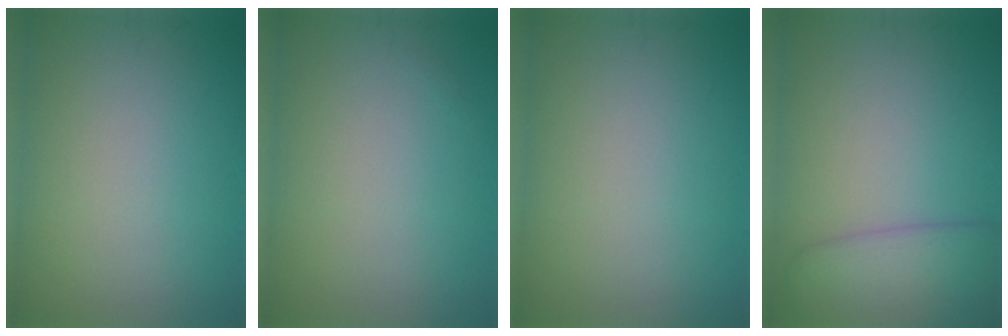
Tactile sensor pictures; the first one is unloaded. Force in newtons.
{"total": 0.0}
{"total": 0.0}
{"total": 4.8, "press": 4.8, "slide": 0.2}